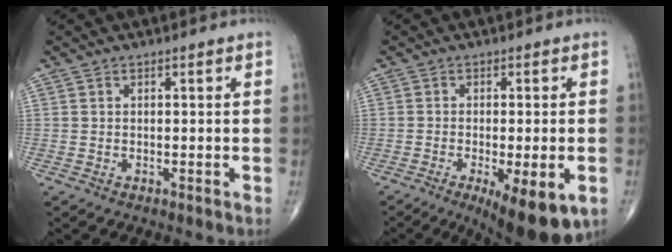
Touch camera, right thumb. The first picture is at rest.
{"total": 12.3, "force": [-5.3, 3.9, 10.4], "torque": [-0.128, -0.010, -0.069]}